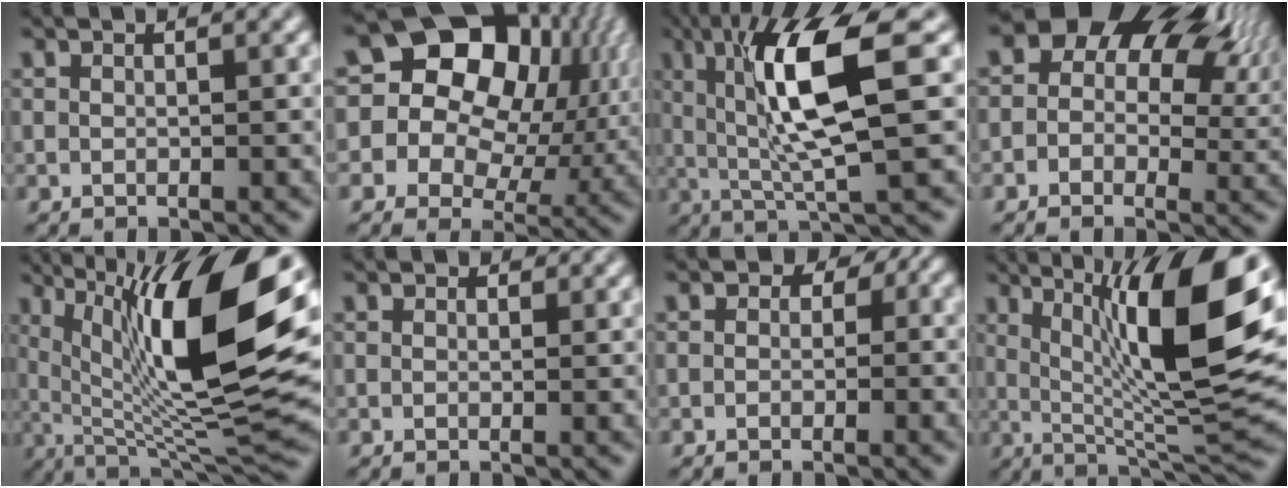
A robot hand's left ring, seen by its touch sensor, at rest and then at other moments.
{"total": 18.7, "force": [5.4, 14.6, 10.4], "torque": [-0.190, 0.043, 0.075]}
{"total": 8.8, "force": [1.8, 1.7, 8.4], "torque": [-0.150, -0.003, 0.038]}
{"total": 12.8, "force": [5.3, 9.0, 7.4], "torque": [-0.100, 0.060, 0.064]}
{"total": 13.9, "force": [4.0, 4.2, 12.7], "torque": [-0.200, -0.003, 0.068]}
{"total": 1.6, "force": [0.6, 1.2, 0.8], "torque": [-0.003, 0.012, -0.013]}
{"total": 6.4, "force": [1.0, 5.1, 3.7], "torque": [-0.030, 0.025, -0.018]}
{"total": 12.3, "force": [3.3, 2.9, 11.5], "torque": [-0.175, 0.001, 0.060]}